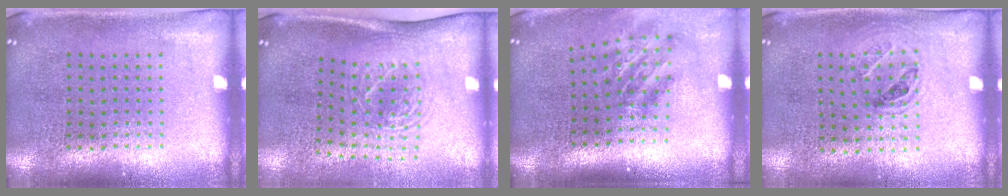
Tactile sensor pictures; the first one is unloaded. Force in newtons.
{"total": 1.7, "press": 1.3, "slide": 1.2}
{"total": 1.9, "press": 1.2, "slide": 1.4}
{"total": 1.1, "press": 0.8, "slide": 0.7}